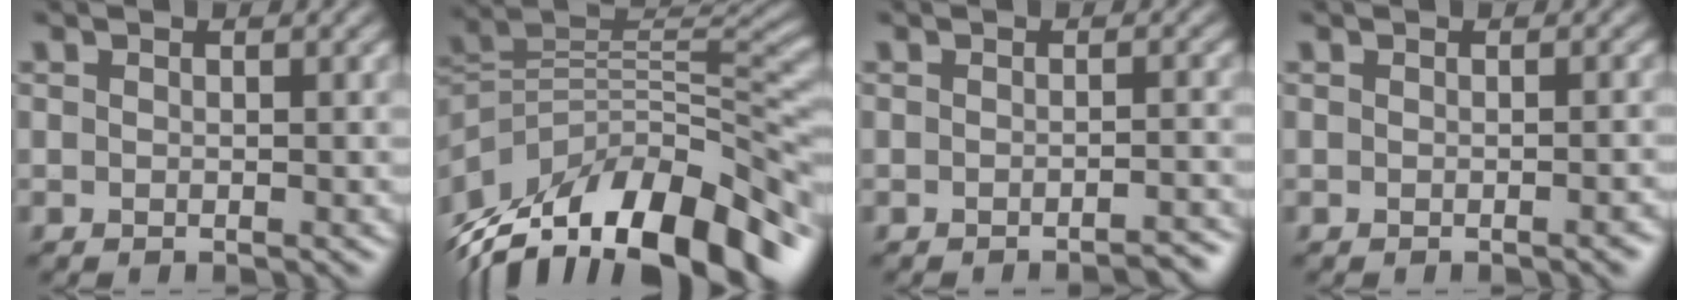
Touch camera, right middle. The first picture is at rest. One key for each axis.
{"total": 13.1, "fx": -7.3, "fy": 6.3, "fz": 8.8, "tx": -0.164, "ty": 0.022, "tz": -0.127}
{"total": 2.8, "fx": -2.4, "fy": 0.4, "fz": 1.4, "tx": -0.014, "ty": 0.012, "tz": -0.030}
{"total": 1.5, "fx": -0.9, "fy": 0.4, "fz": 1.1, "tx": -0.008, "ty": 0.002, "tz": -0.009}